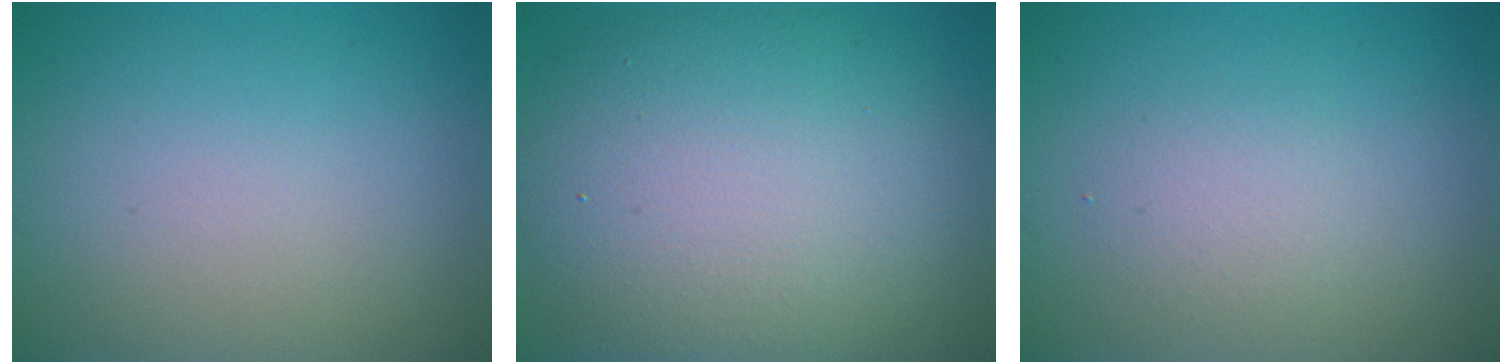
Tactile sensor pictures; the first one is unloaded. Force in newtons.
{"total": 11.8, "press": 11.8, "slide": 0.5}
{"total": 1.7, "press": 1.7, "slide": 0.2}